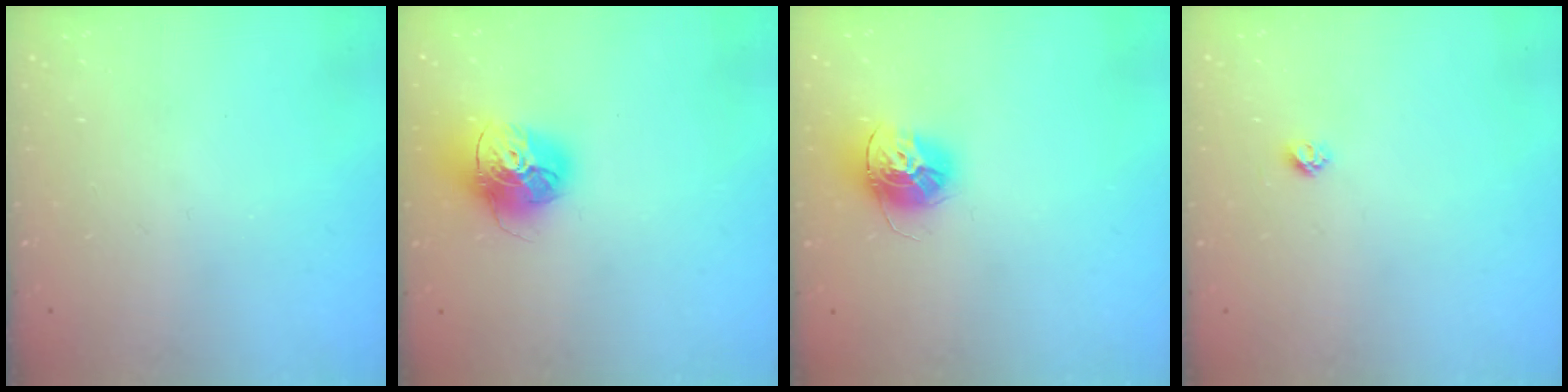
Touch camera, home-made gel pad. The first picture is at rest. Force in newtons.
{"total": 16.0, "press": 16.0, "slide": 1.7}
{"total": 13.5, "press": 13.5, "slide": 1.0}
{"total": 4.1, "press": 4.1, "slide": 0.5}